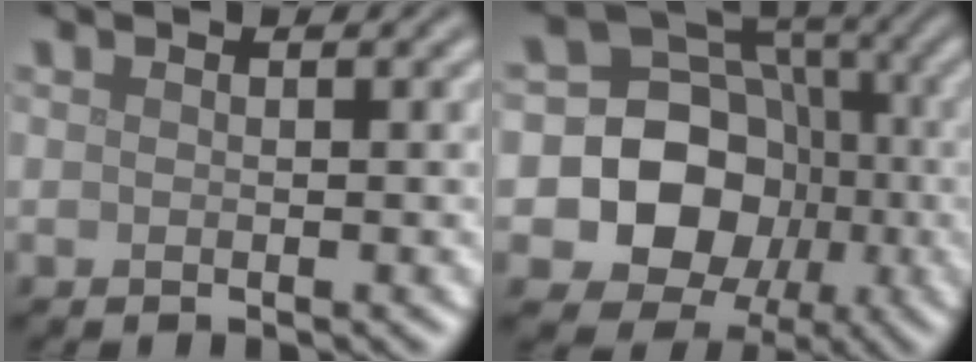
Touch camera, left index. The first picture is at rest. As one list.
[{"total": 12.8, "force": [-2.2, 11.7, 4.9], "torque": [-0.088, 0.010, -0.056]}]